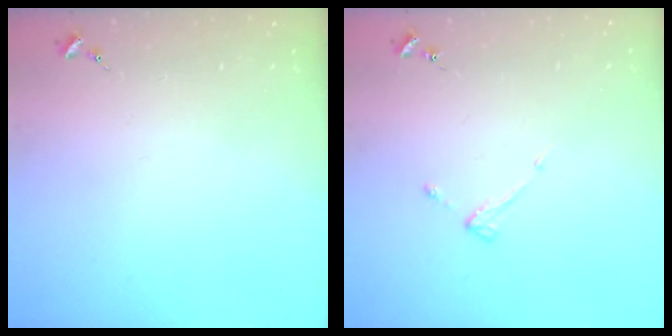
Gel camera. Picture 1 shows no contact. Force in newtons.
{"total": 2.9, "press": 2.9, "slide": 0.5}